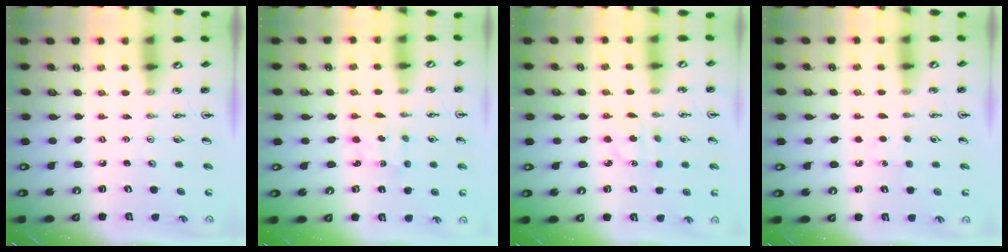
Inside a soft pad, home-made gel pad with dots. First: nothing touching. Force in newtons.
{"total": 2.7, "press": 2.7, "slide": 0.5}
{"total": 3.1, "press": 2.9, "slide": 0.9}
{"total": 4.3, "press": 4.2, "slide": 0.6}